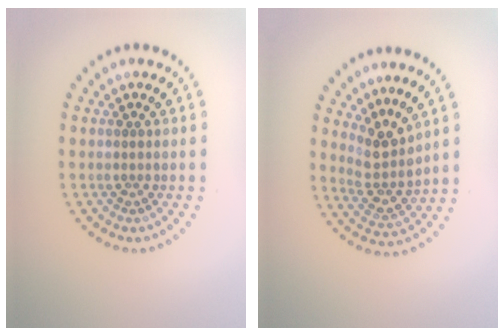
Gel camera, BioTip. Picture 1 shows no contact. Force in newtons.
{"total": 3.1, "press": 2.2, "slide": 2.2}